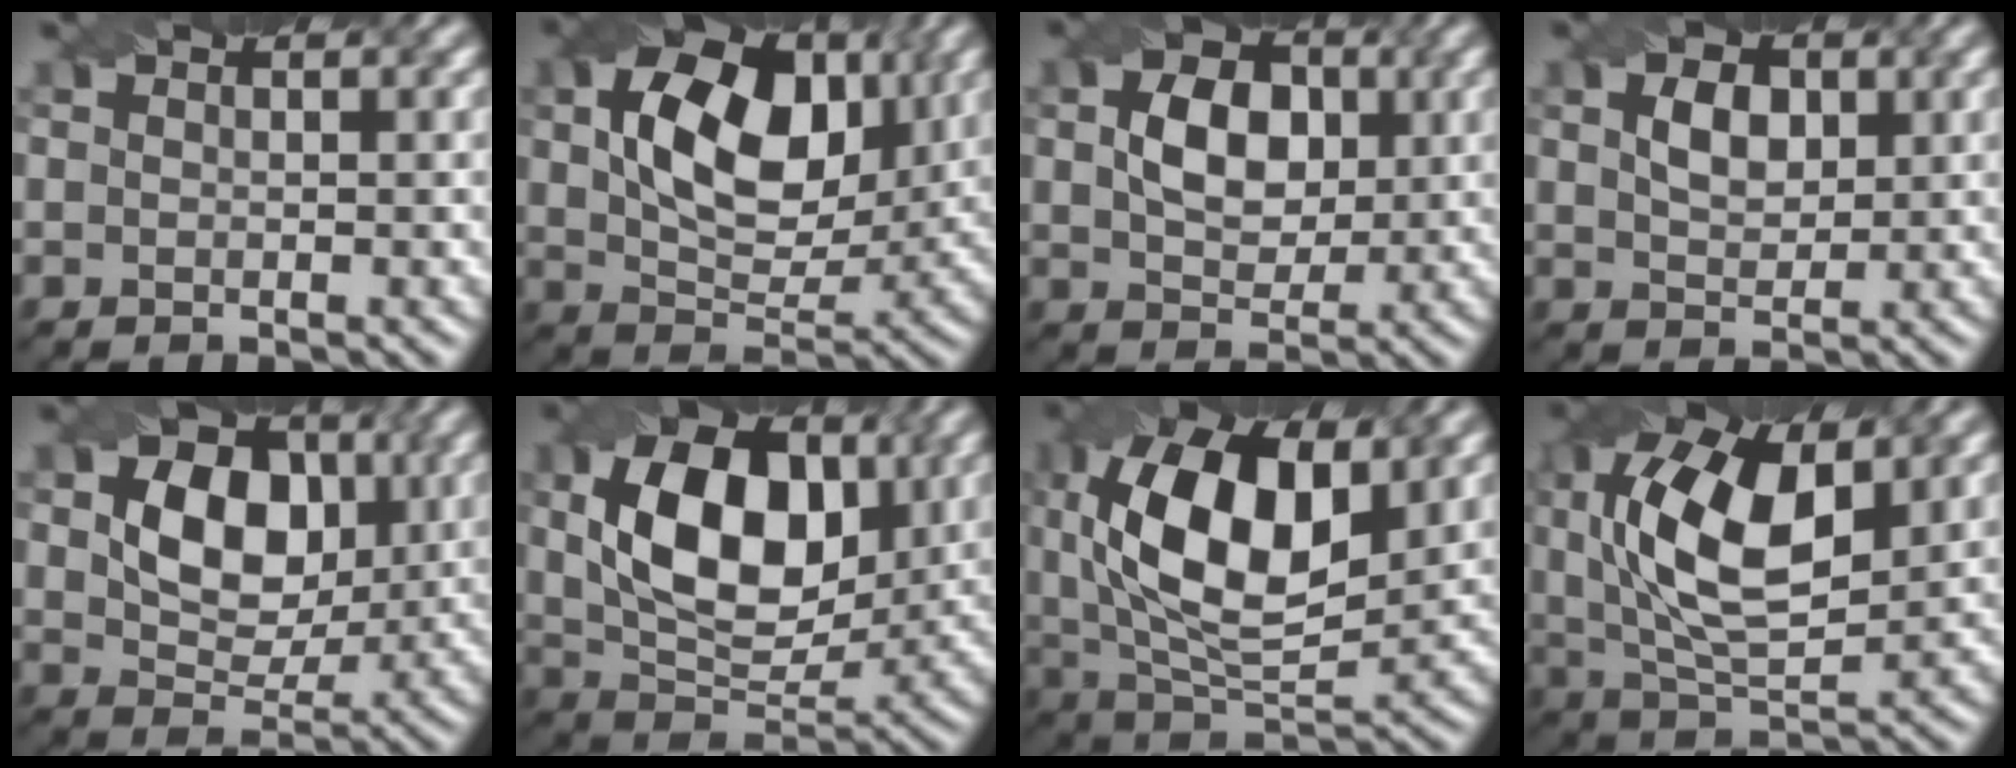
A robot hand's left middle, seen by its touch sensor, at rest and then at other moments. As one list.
[{"total": 10.2, "force": [2.8, 6.3, 7.5], "torque": [-0.133, 0.005, 0.047]}, {"total": 5.6, "force": [1.0, 3.9, 3.9], "torque": [-0.077, 0.002, 0.012]}, {"total": 3.1, "force": [1.0, 2.0, 2.1], "torque": [-0.046, 0.003, 0.020]}, {"total": 8.1, "force": [1.6, 5.7, 5.5], "torque": [-0.106, -0.001, 0.026]}, {"total": 10.8, "force": [2.1, 6.6, 8.4], "torque": [-0.150, 0.004, 0.038]}, {"total": 11.7, "force": [2.8, 5.9, 9.8], "torque": [-0.180, 0.006, 0.045]}, {"total": 10.6, "force": [2.6, 5.0, 9.0], "torque": [-0.171, 0.008, 0.040]}]